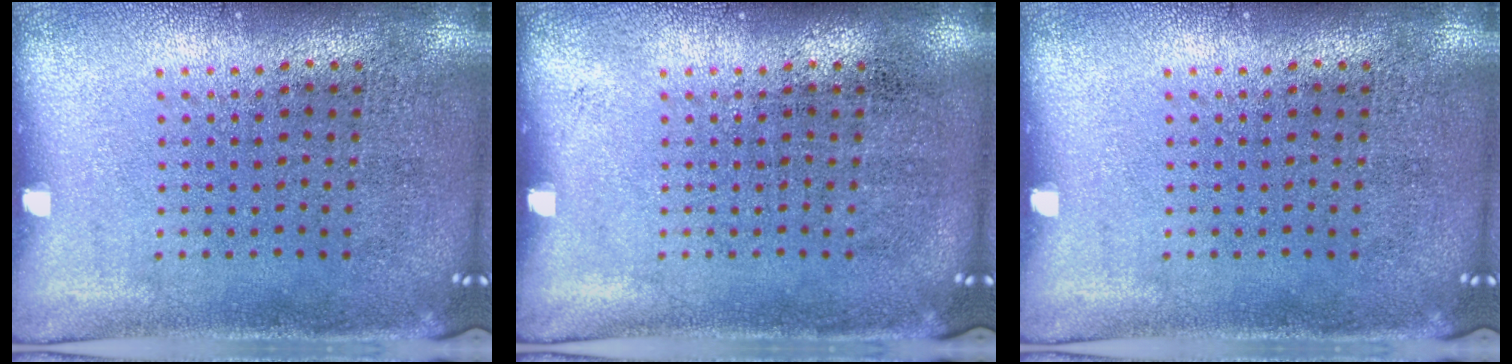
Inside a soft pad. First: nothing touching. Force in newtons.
{"total": 0.0}
{"total": 0.0}